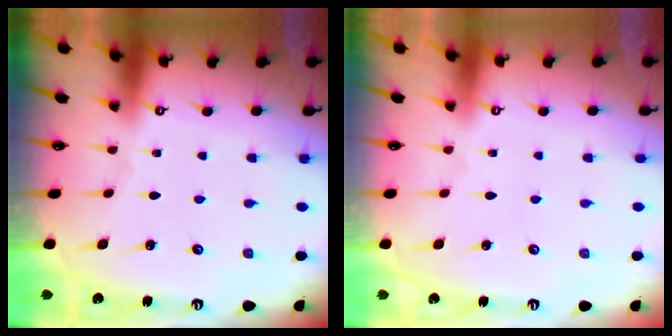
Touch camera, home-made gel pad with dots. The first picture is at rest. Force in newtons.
{"total": 0.0}